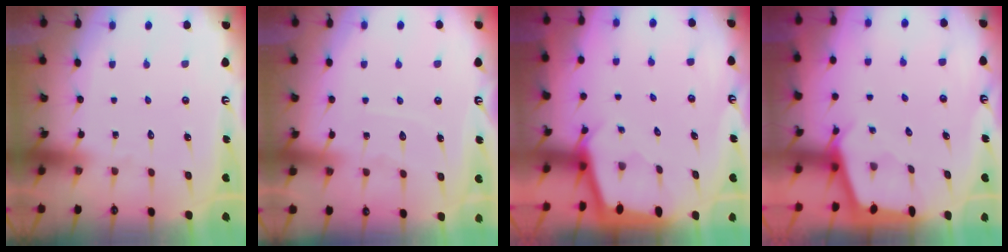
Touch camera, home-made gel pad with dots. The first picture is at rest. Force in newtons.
{"total": 5.8, "press": 5.7, "slide": 0.5}
{"total": 2.1, "press": 2.1, "slide": 0.1}
{"total": 2.3, "press": 2.3, "slide": 0.3}